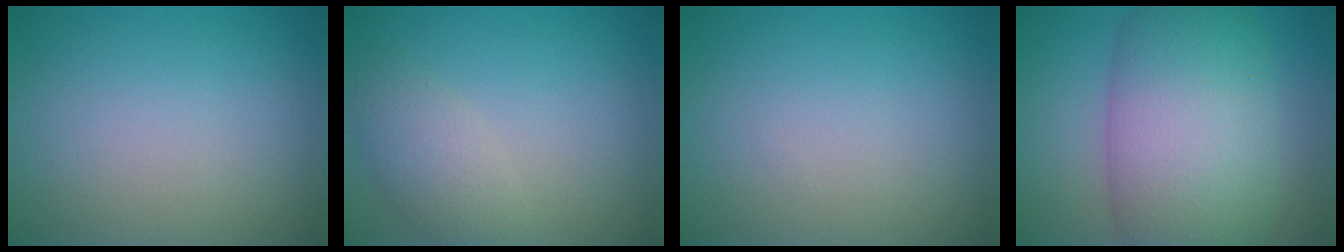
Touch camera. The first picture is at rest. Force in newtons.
{"total": 3.0, "press": 3.0, "slide": 0.1}
{"total": 0.0}
{"total": 11.6, "press": 11.6, "slide": 0.4}